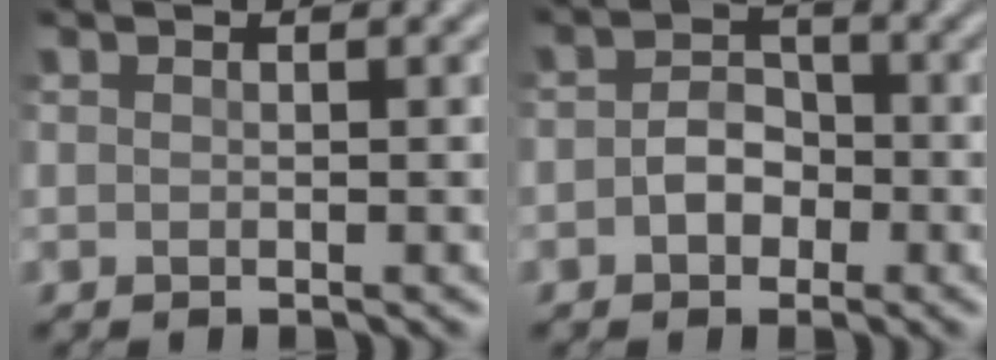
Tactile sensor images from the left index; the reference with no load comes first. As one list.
[{"total": 2.8, "force": [-0.8, 2.1, 1.7], "torque": [-0.030, 0.001, -0.020]}]